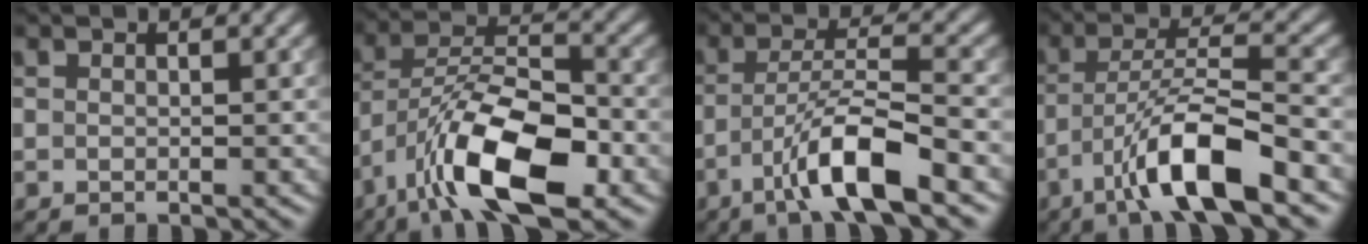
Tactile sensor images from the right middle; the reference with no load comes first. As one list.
[{"total": 11.1, "force": [-5.8, 4.1, 8.5], "torque": [-0.151, 0.006, -0.108]}, {"total": 6.9, "force": [-3.7, 1.2, 5.7], "torque": [-0.101, 0.010, -0.069]}, {"total": 8.4, "force": [-4.6, 1.6, 6.8], "torque": [-0.117, 0.010, -0.084]}]